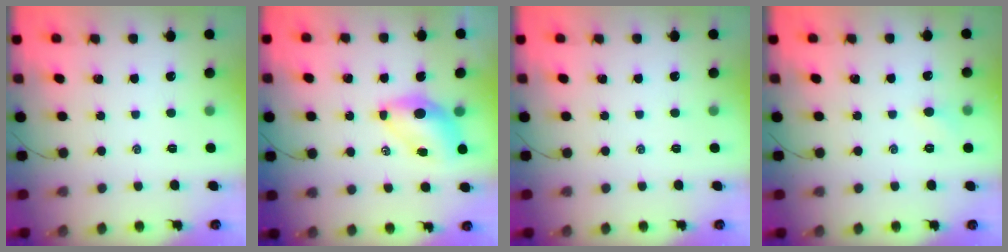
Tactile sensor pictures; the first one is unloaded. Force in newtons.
{"total": 6.7, "press": 6.6, "slide": 1.2}
{"total": 0.0}
{"total": 3.8, "press": 3.6, "slide": 1.2}